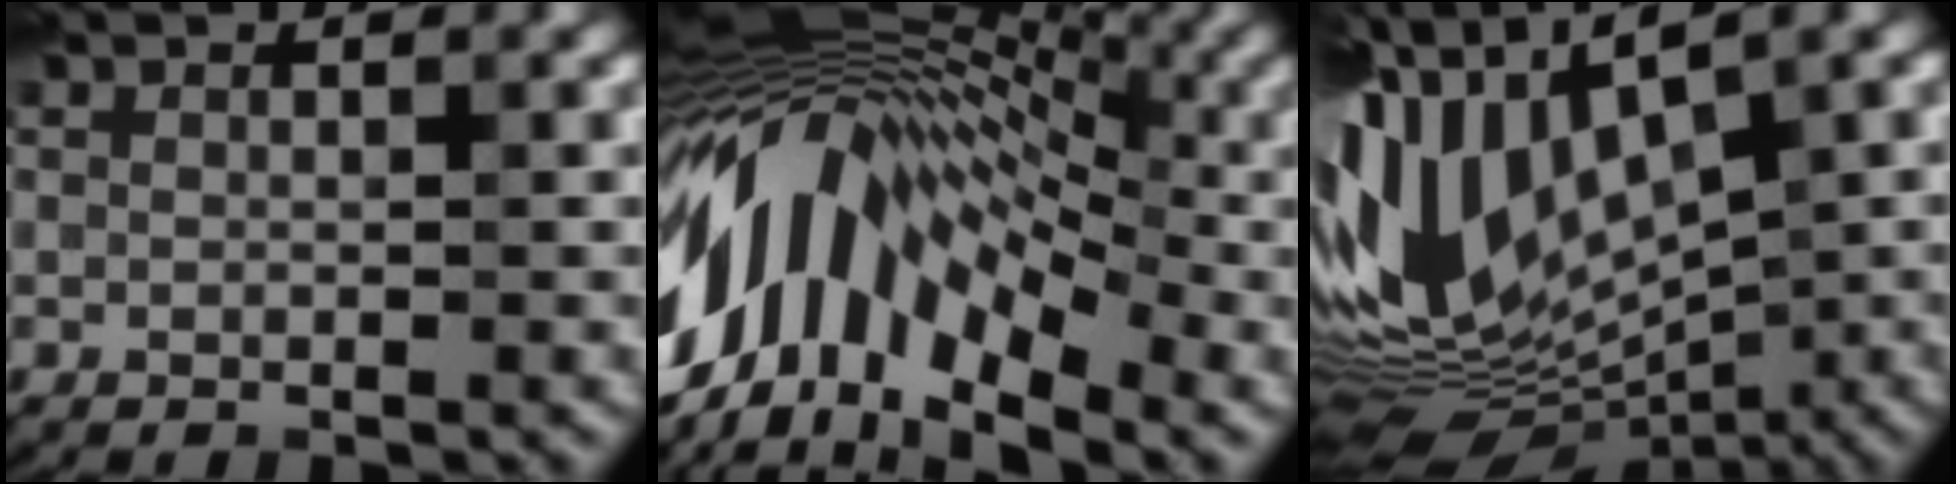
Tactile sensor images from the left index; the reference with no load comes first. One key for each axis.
{"total": 13.7, "fx": -2.8, "fy": 7.9, "fz": 10.9, "tx": -0.199, "ty": 0.034, "tz": -0.062}
{"total": 12.8, "fx": -0.7, "fy": 6.2, "fz": 11.1, "tx": -0.245, "ty": 0.001, "tz": 0.008}